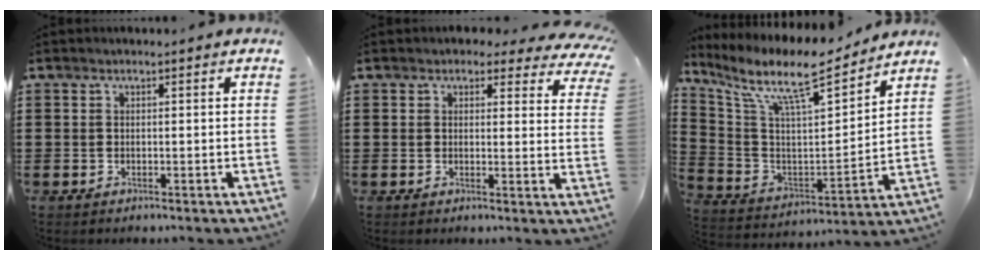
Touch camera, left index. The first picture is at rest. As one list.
[{"total": 2.9, "force": [2.4, 1.0, 1.1], "torque": [-0.018, -0.008, 0.041]}, {"total": 11.8, "force": [9.1, 2.2, 7.2], "torque": [-0.167, -0.056, 0.150]}]